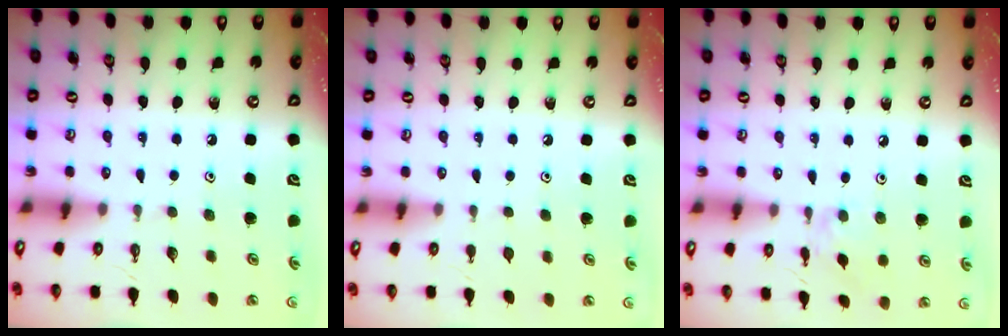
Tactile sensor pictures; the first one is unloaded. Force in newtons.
{"total": 0.6, "press": 0.6, "slide": 0.2}
{"total": 2.4, "press": 2.3, "slide": 0.5}